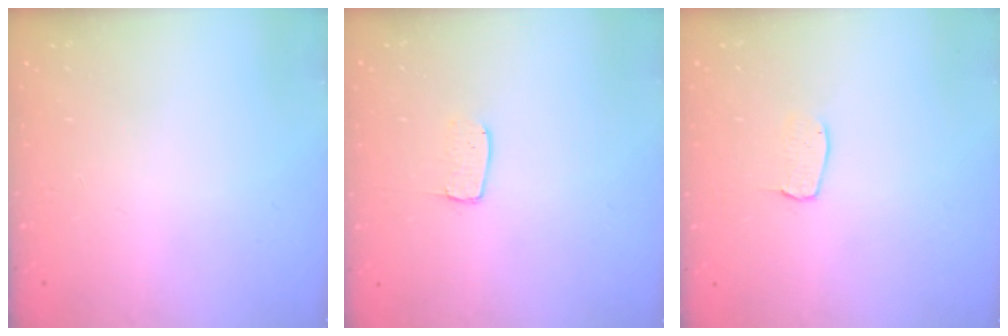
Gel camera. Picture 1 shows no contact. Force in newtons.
{"total": 3.7, "press": 3.7, "slide": 0.3}
{"total": 4.0, "press": 4.0, "slide": 0.2}